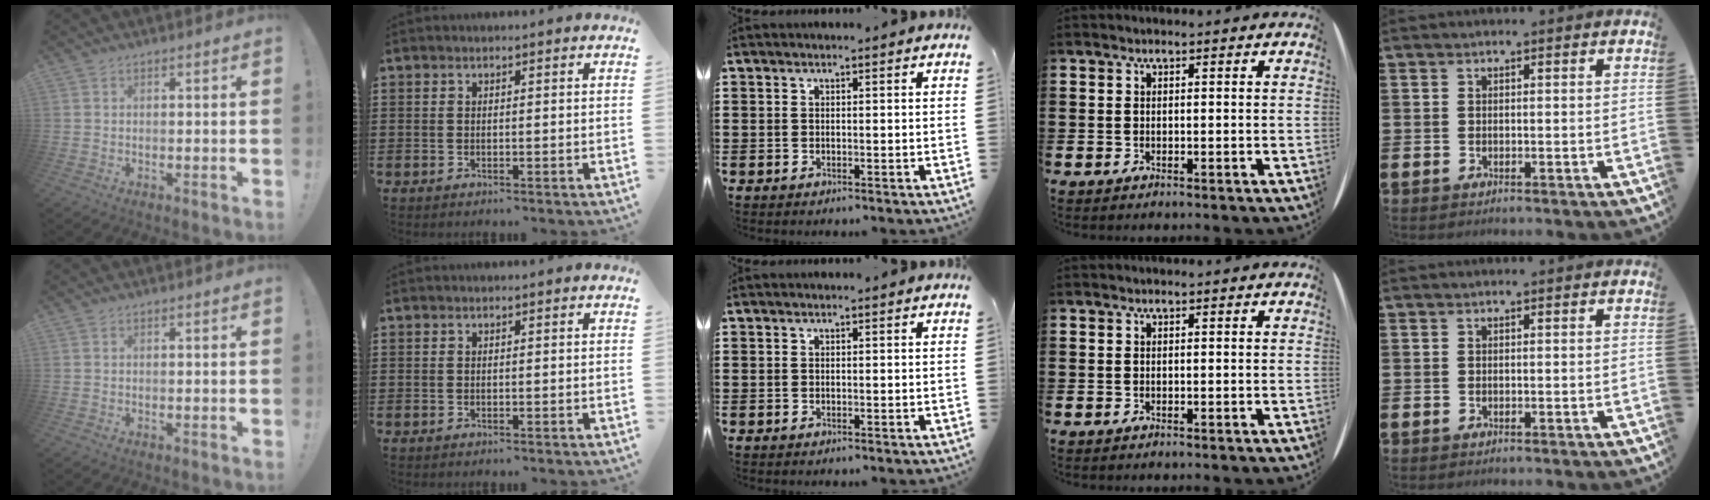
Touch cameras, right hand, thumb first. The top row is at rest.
{}